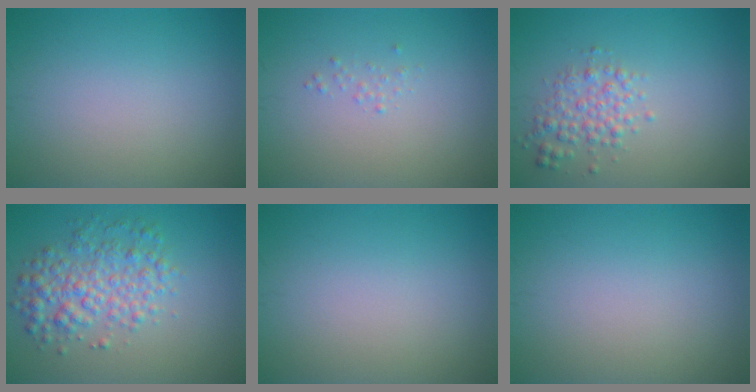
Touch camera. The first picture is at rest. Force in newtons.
{"total": 0.5, "press": 0.5, "slide": 0.0}
{"total": 2.5, "press": 2.5, "slide": 0.0}
{"total": 4.6, "press": 4.6, "slide": 0.0}
{"total": 0.0}
{"total": 0.0}